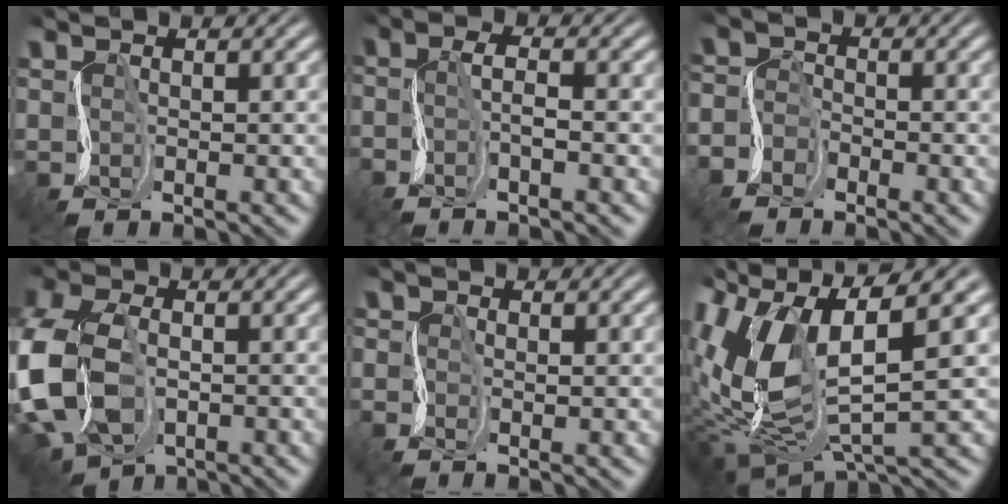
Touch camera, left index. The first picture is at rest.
{"total": 1.9, "force": [-1.4, -0.2, 1.2], "torque": [-0.029, 0.002, -0.032]}
{"total": 3.4, "force": [-3.2, 1.3, 0.3], "torque": [-0.012, -0.004, -0.069]}
{"total": 10.3, "force": [-3.6, 6.5, 7.2], "torque": [-0.196, -0.021, -0.071]}
{"total": 1.2, "force": [-1.2, 0.1, 0.1], "torque": [-0.007, -0.005, -0.023]}
{"total": 10.2, "force": [1.0, 5.2, 8.8], "torque": [-0.198, -0.009, 0.021]}